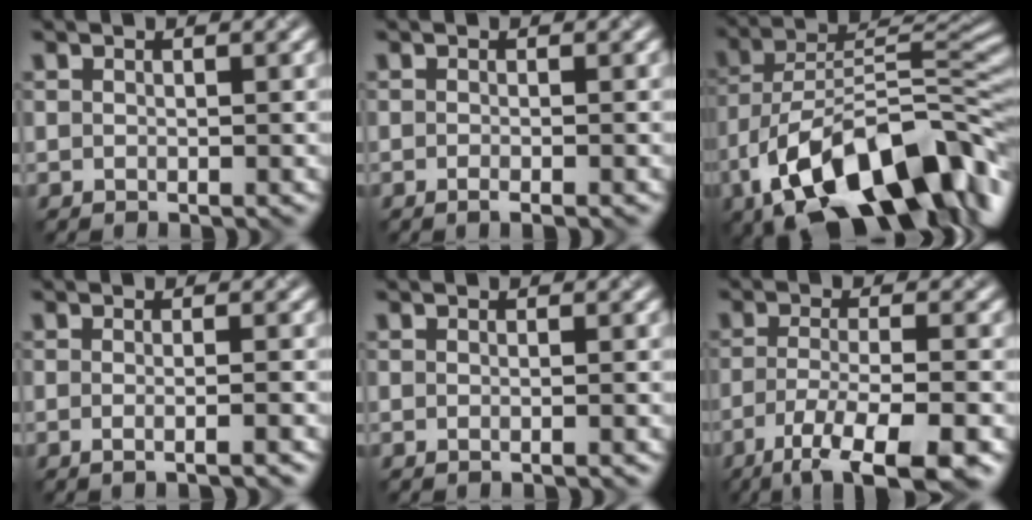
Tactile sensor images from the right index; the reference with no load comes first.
{"total": 1.2, "force": [-0.5, 0.3, 1.0], "torque": [-0.011, -0.005, -0.012]}
{"total": 15.6, "force": [-7.9, 7.4, 11.2], "torque": [-0.183, 0.016, -0.135]}
{"total": 3.0, "force": [-0.4, 1.3, 2.7], "torque": [-0.003, -0.004, -0.024]}
{"total": 0.9, "force": [-0.2, 0.3, 0.8], "torque": [-0.008, -0.006, -0.008]}
{"total": 8.6, "force": [-5.3, 2.1, 6.4], "torque": [-0.100, -0.010, -0.091]}